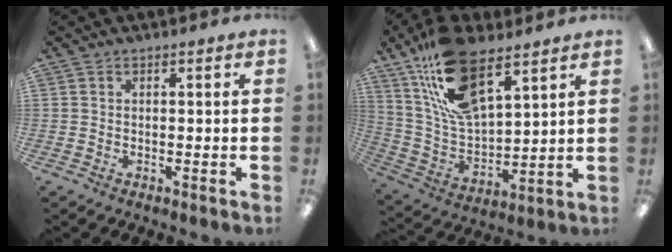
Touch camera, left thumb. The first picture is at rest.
{"total": 19.5, "force": [12.3, 8.4, 12.6], "torque": [-0.274, -0.054, 0.217]}